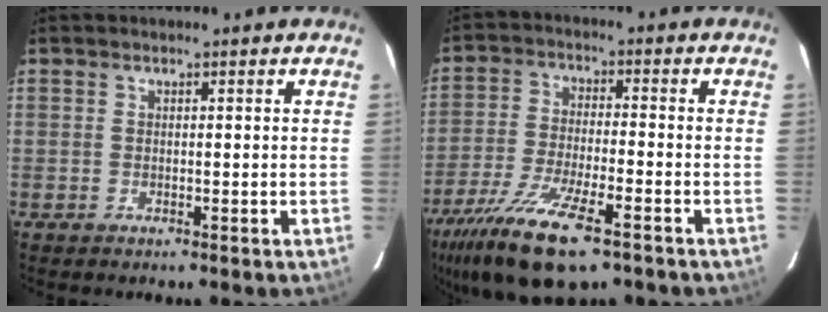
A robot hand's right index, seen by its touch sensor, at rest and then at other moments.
{"total": 16.3, "force": [-10.6, 4.4, 11.6], "torque": [-0.242, -0.049, -0.195]}